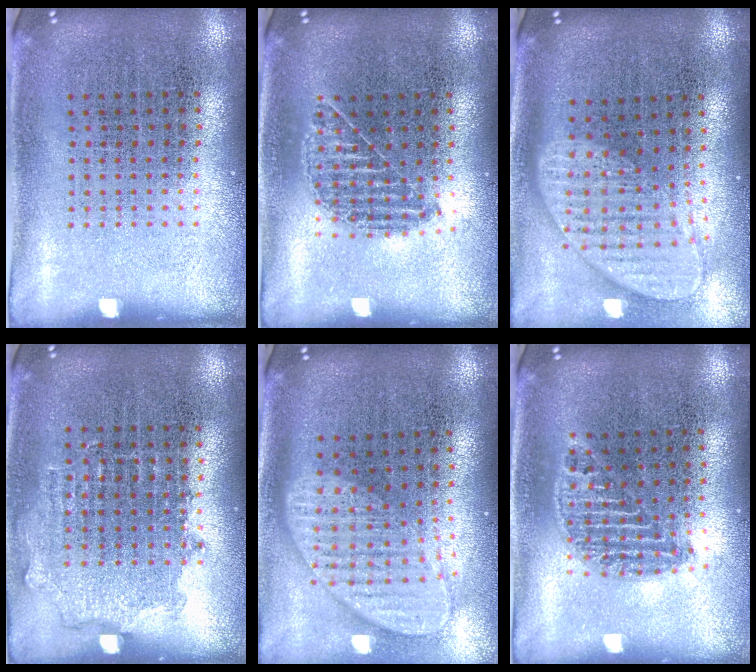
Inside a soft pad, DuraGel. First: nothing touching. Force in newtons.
{"total": 1.0, "press": 0.9, "slide": 0.3}
{"total": 2.0, "press": 1.6, "slide": 1.2}
{"total": 0.8, "press": 0.8, "slide": 0.3}
{"total": 2.0, "press": 1.6, "slide": 1.3}
{"total": 1.1, "press": 1.0, "slide": 0.4}